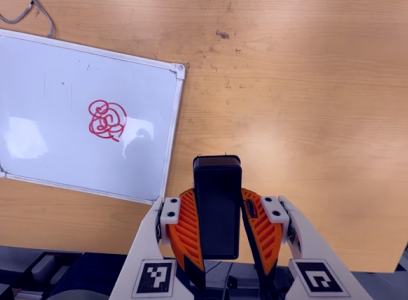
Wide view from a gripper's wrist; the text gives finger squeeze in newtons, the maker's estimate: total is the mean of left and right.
{"total": 8.0, "left": 7.1, "right": 8.9}